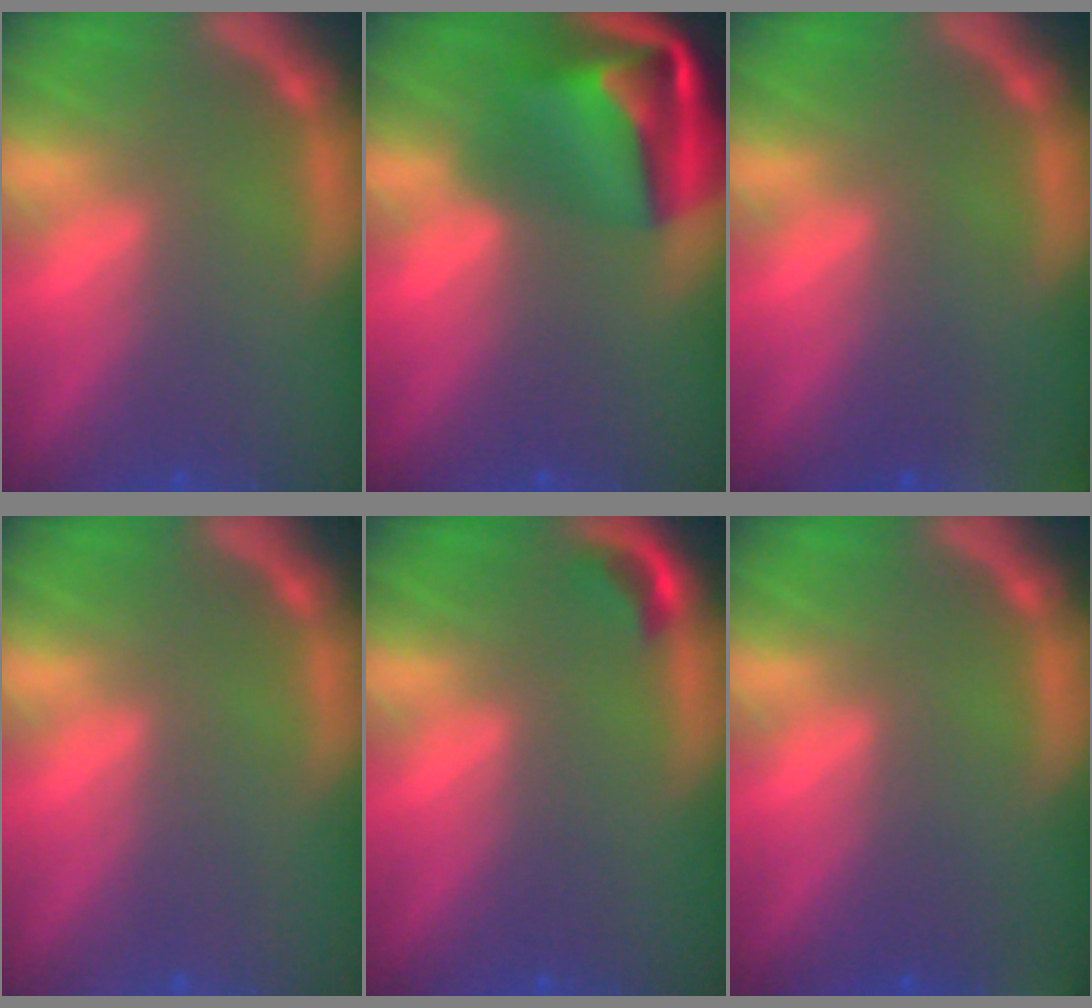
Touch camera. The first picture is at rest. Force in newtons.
{"total": 9.5}
{"total": 7.0}
{"total": 0.0}
{"total": 1.4}
{"total": 1.4}